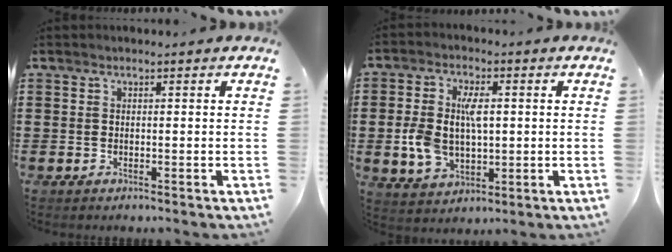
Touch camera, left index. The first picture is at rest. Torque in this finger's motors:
{"motor_torque": [1.09, 1.05, 0.63, 0.17]}